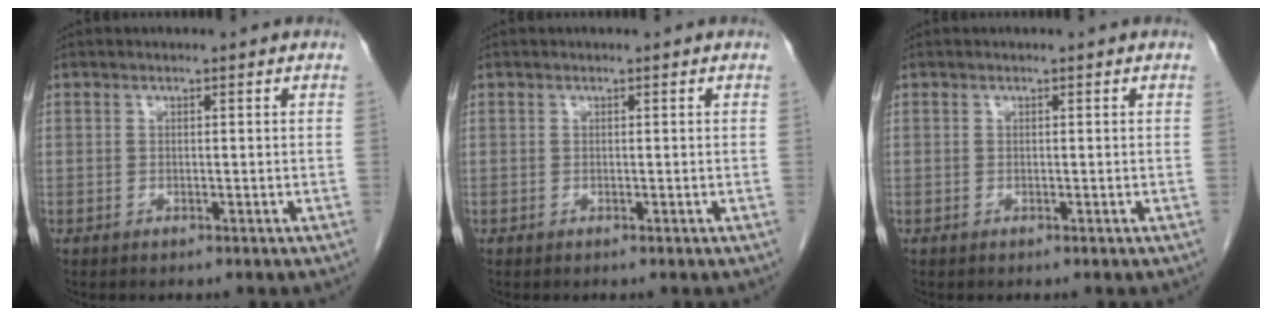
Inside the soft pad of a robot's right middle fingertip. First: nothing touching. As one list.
[{"total": 0.0}, {"total": 0.0}]